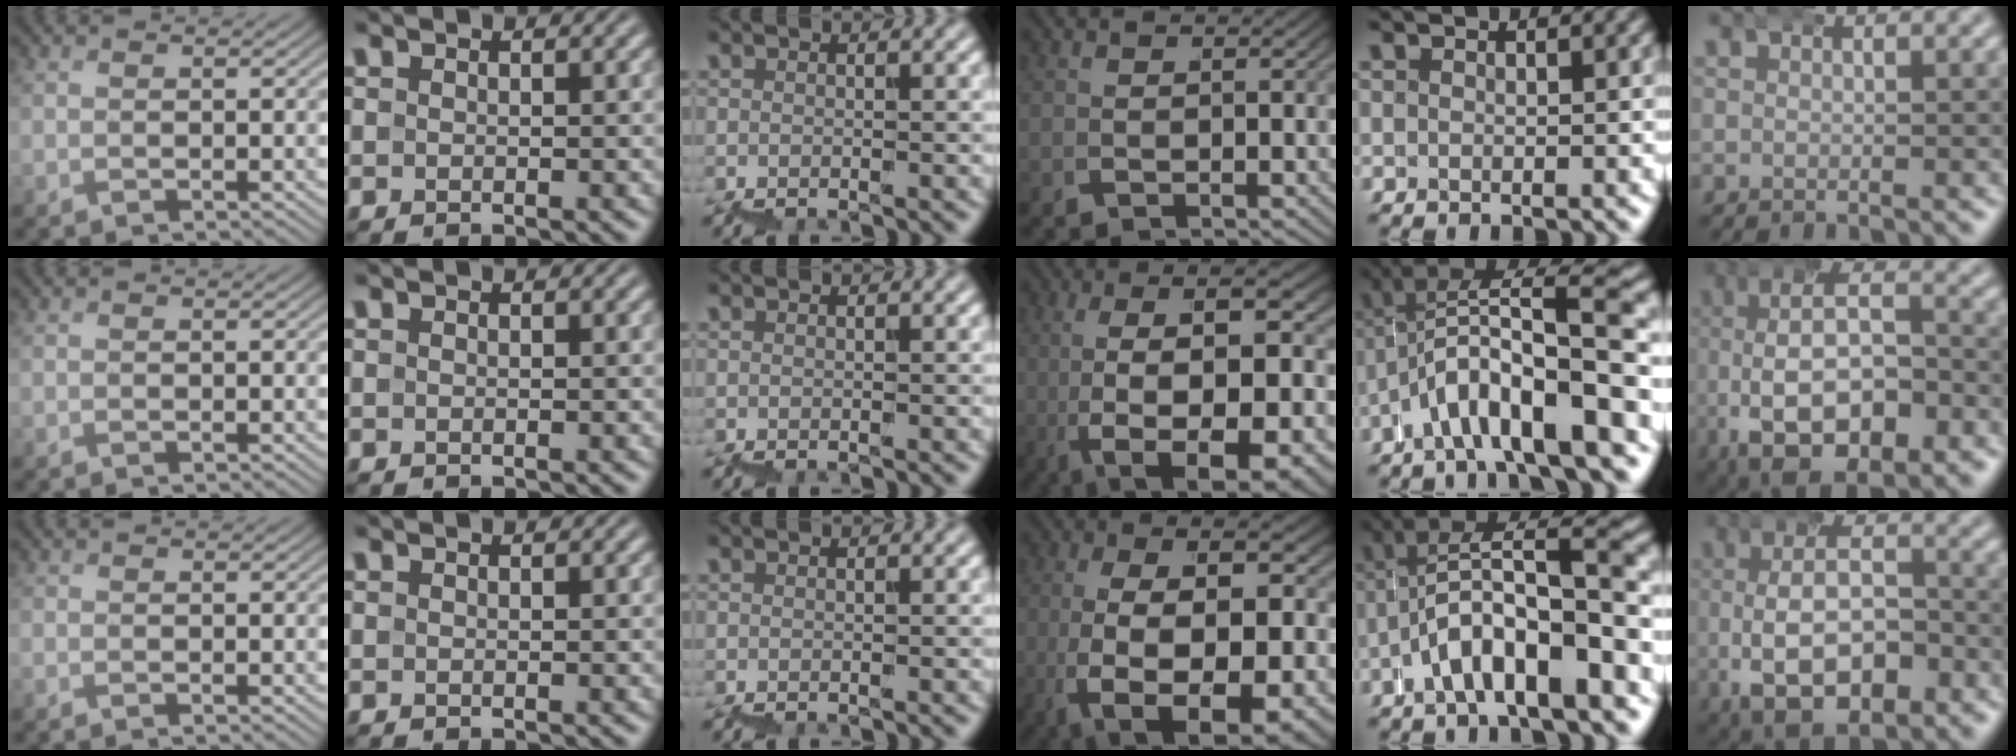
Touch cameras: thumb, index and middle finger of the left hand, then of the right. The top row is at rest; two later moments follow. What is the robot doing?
{"motion": "wrap", "object": "bubble wrap"}